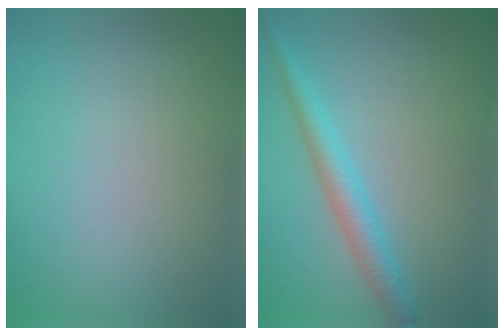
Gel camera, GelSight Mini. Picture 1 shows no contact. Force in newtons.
{"total": 3.0, "press": 3.0, "slide": 0.1}